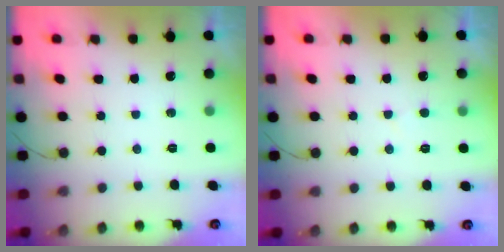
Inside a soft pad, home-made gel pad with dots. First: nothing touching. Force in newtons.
{"total": 2.2, "press": 2.2, "slide": 0.3}